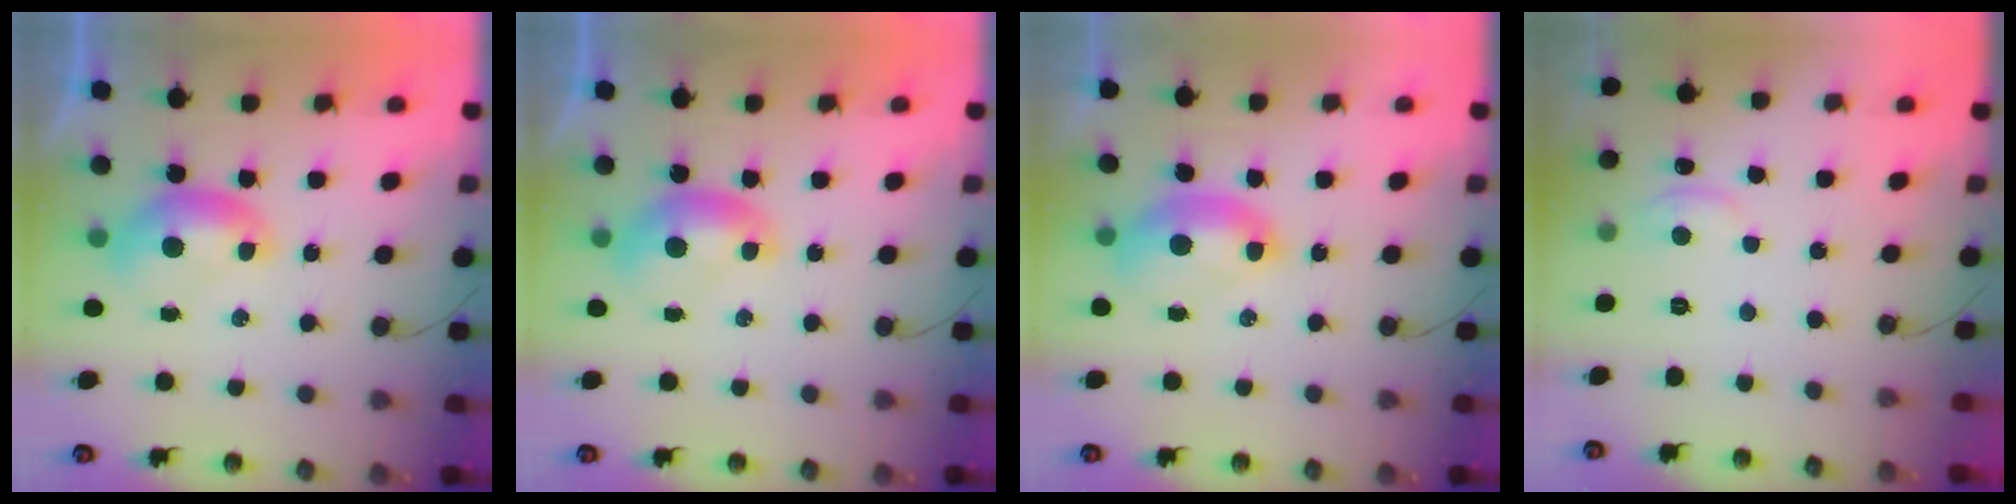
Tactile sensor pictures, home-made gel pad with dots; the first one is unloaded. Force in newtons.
{"total": 0.0}
{"total": 2.5, "press": 2.5, "slide": 0.6}
{"total": 2.4, "press": 2.4, "slide": 0.4}